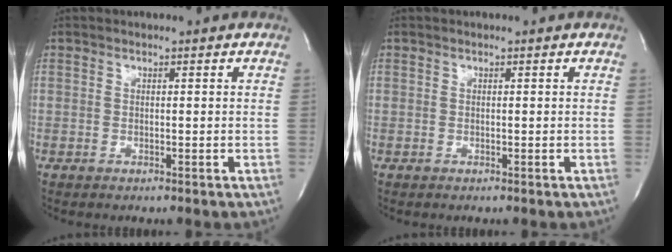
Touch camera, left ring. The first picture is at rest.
{"total": 0.0}